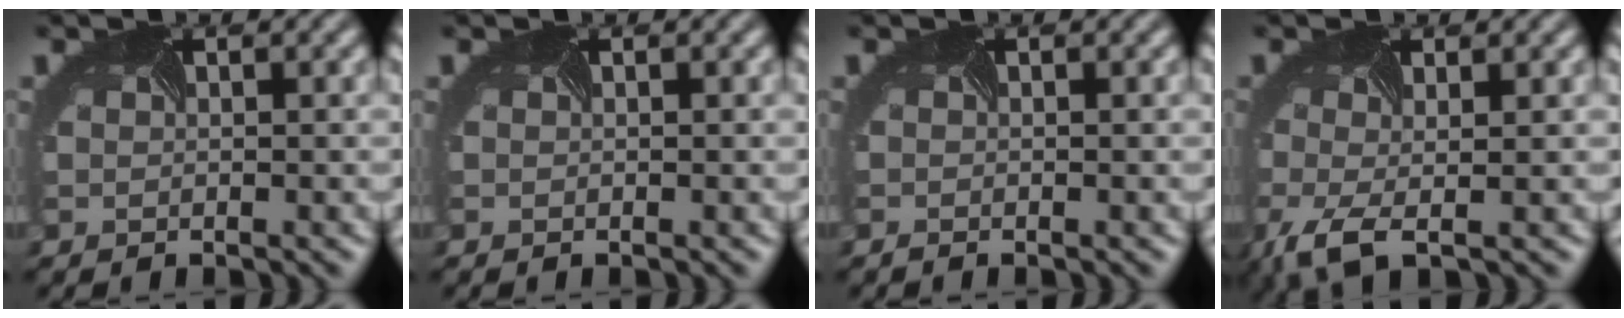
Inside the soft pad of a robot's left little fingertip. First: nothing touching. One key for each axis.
{"total": 0.0}
{"total": 0.8, "fx": -0.7, "fy": -0.3, "fz": -0.1, "tx": -0.002, "ty": -0.005, "tz": -0.013}
{"total": 3.6, "fx": -1.8, "fy": 1.1, "fz": 2.9, "tx": -0.080, "ty": -0.006, "tz": -0.038}